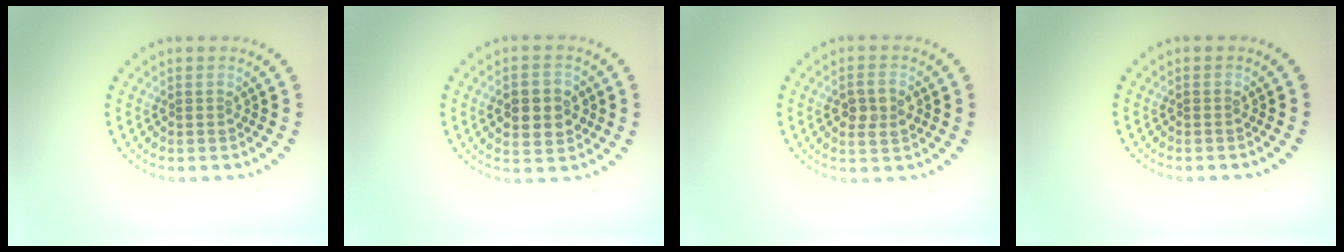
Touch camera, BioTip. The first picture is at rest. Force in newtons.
{"total": 4.8, "press": 4.8, "slide": 0.4}
{"total": 2.4, "press": 2.4, "slide": 0.2}
{"total": 0.0}